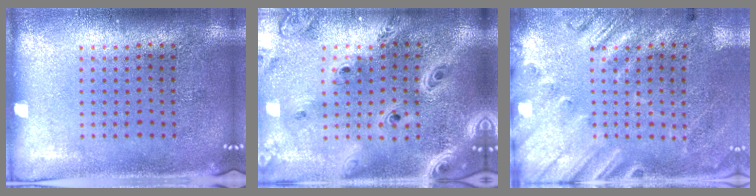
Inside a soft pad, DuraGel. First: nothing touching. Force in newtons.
{"total": 3.5, "press": 2.8, "slide": 2.1}
{"total": 2.7, "press": 1.9, "slide": 1.9}